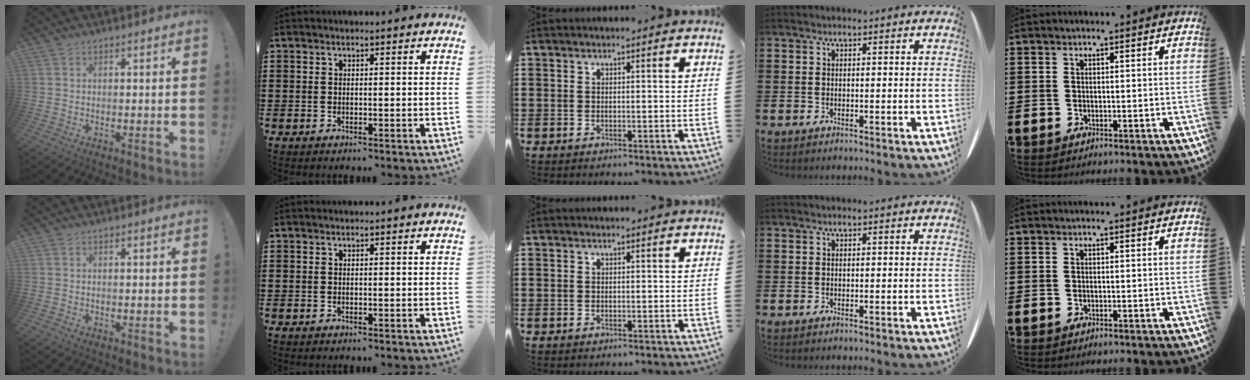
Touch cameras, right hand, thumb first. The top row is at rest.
{}